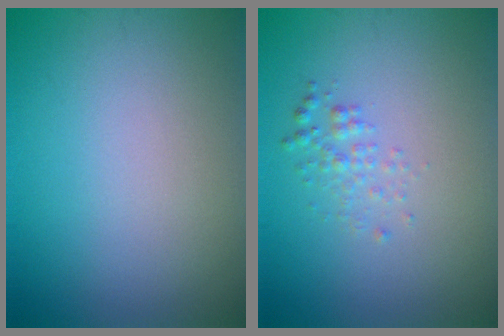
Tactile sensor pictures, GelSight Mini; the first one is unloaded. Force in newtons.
{"total": 1.3, "press": 1.3, "slide": 0.0}